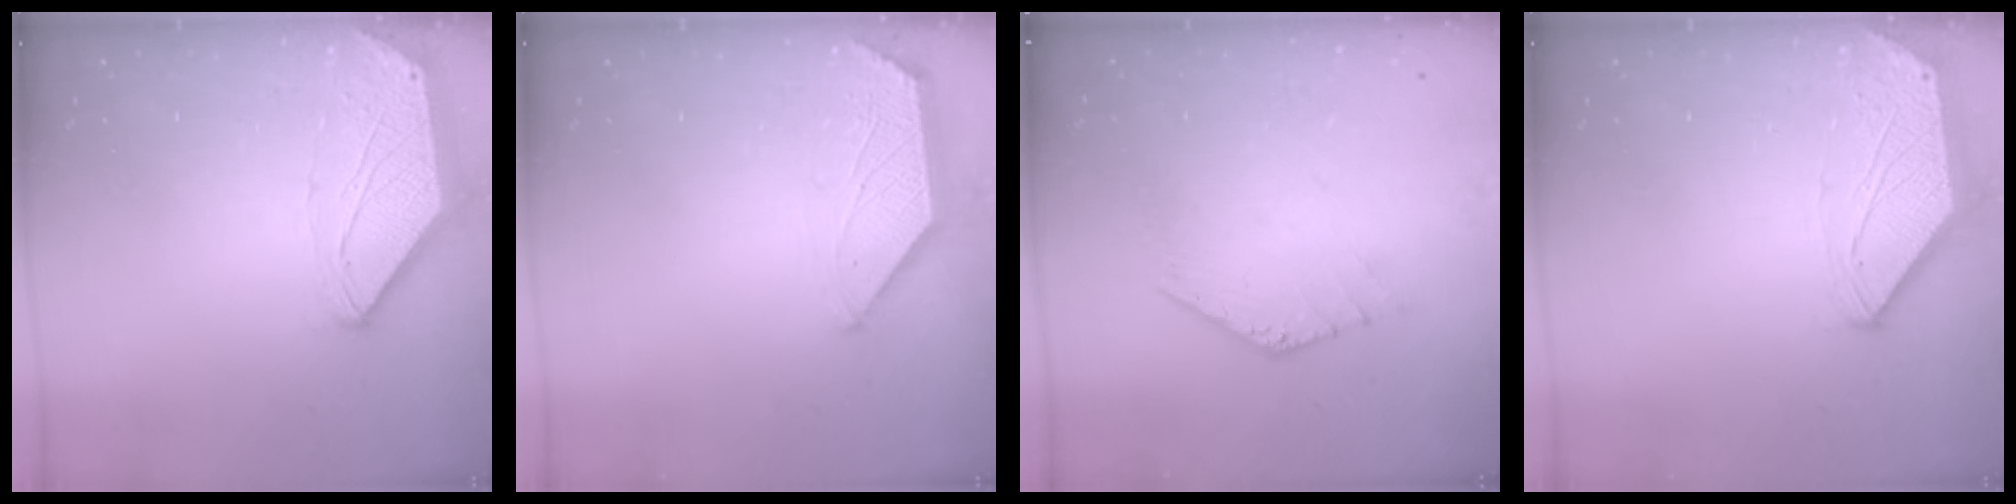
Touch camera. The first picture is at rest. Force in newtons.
{"total": 1.2, "press": 1.1, "slide": 0.3}
{"total": 0.0}
{"total": 0.0}